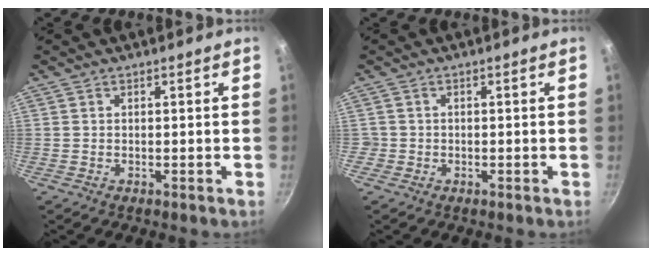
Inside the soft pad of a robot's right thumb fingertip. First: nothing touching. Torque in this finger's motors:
{"motor_torque": [0.14, 0.06, -0.03, 0.23, -0.07]}